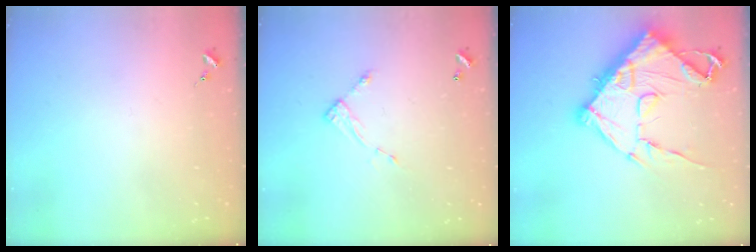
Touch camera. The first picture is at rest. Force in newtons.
{"total": 6.6, "press": 6.6, "slide": 0.5}
{"total": 20.9, "press": 20.8, "slide": 2.3}